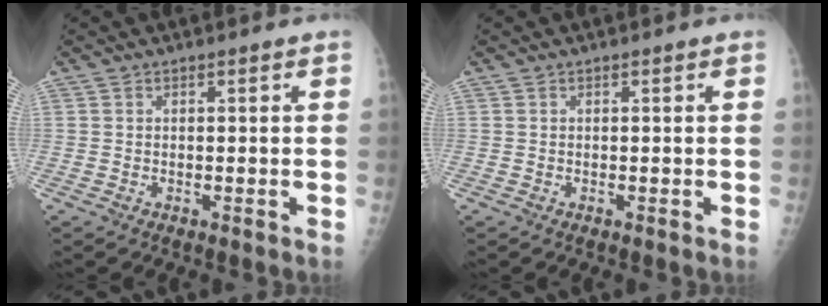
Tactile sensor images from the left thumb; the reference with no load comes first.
{"total": 0.0}